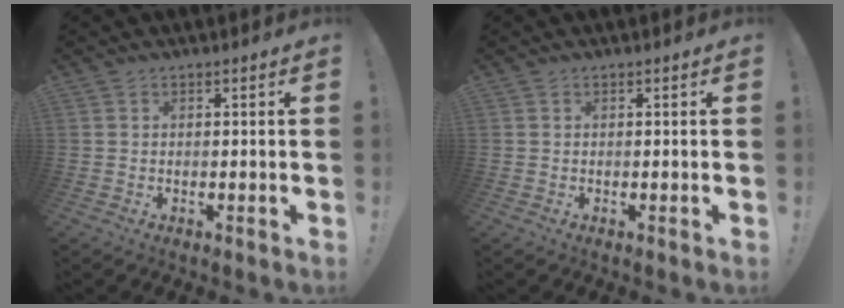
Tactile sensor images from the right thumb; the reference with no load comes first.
{"total": 0.0}